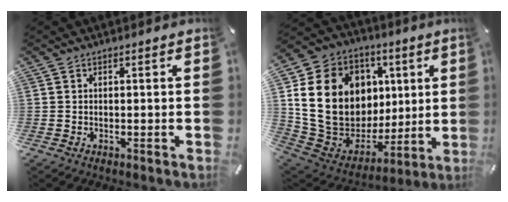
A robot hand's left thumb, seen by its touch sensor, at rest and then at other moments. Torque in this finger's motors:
{"motor_torque": [2.50, 2.51, 1.65, -1.12, 0.70]}